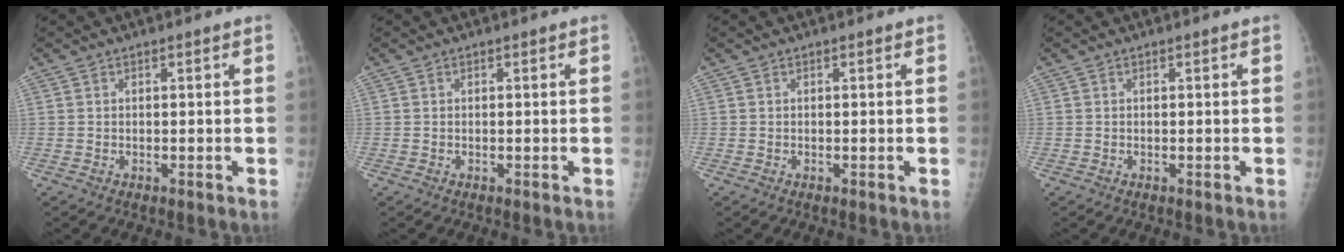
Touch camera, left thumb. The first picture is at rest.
{"total": 0.0}
{"total": 0.0}
{"total": 0.0}